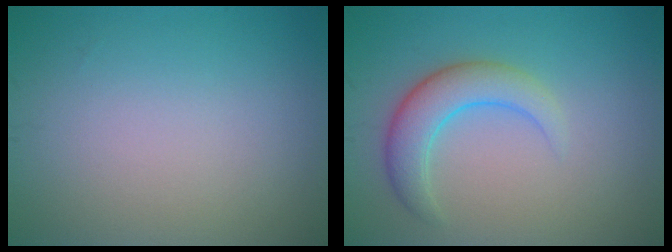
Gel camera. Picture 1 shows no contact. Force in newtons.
{"total": 4.0, "press": 4.0, "slide": 0.1}